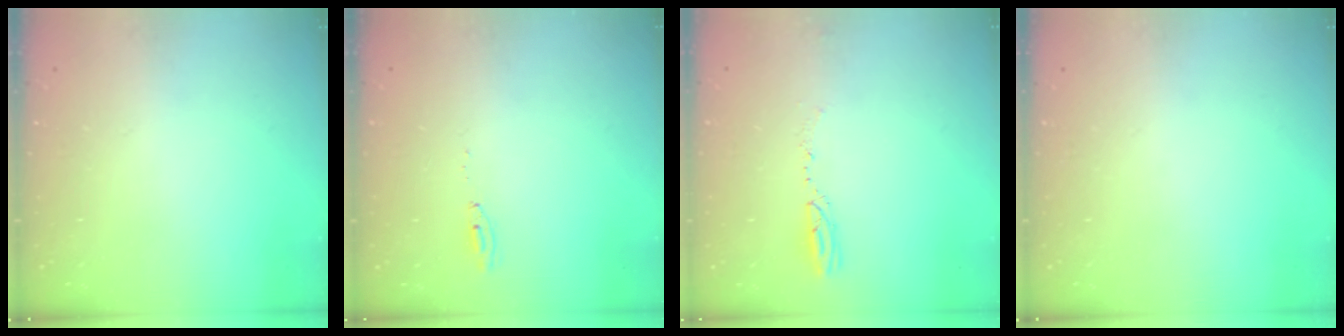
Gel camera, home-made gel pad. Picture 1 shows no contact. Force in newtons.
{"total": 4.1, "press": 4.1, "slide": 0.4}
{"total": 3.3, "press": 3.2, "slide": 0.8}
{"total": 0.0}